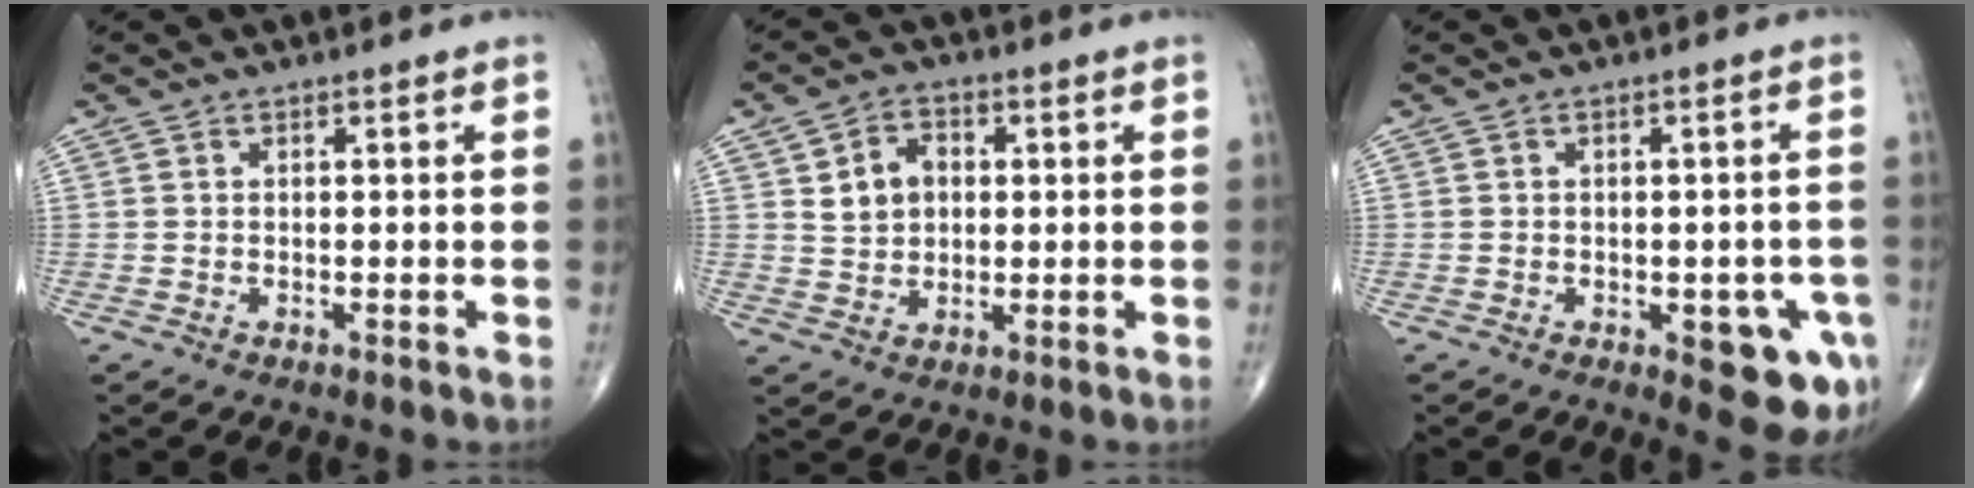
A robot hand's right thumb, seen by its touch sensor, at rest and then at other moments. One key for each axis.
{"total": 6.9, "fx": 1.5, "fy": 5.4, "fz": 4.0, "tx": -0.044, "ty": 0.002, "tz": 0.025}
{"total": 9.4, "fx": -3.5, "fy": 3.9, "fz": 7.9, "tx": -0.063, "ty": 0.003, "tz": -0.036}